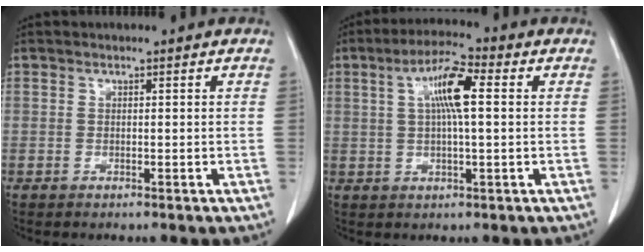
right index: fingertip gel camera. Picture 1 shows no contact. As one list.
[{"total": 7.6, "force": [1.7, 1.1, 7.3], "torque": [-0.136, 0.016, 0.026]}]